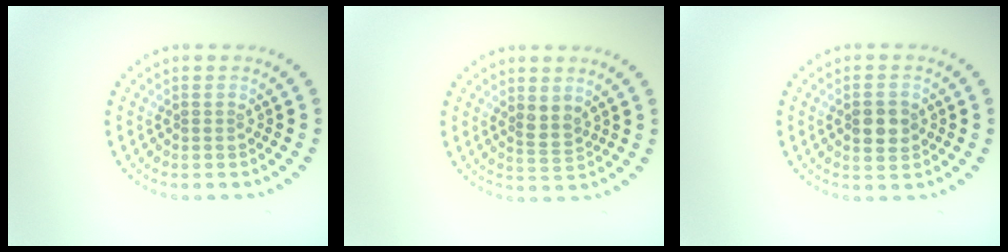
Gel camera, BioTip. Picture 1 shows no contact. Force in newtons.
{"total": 1.7, "press": 1.6, "slide": 0.7}
{"total": 2.6, "press": 2.6, "slide": 0.2}